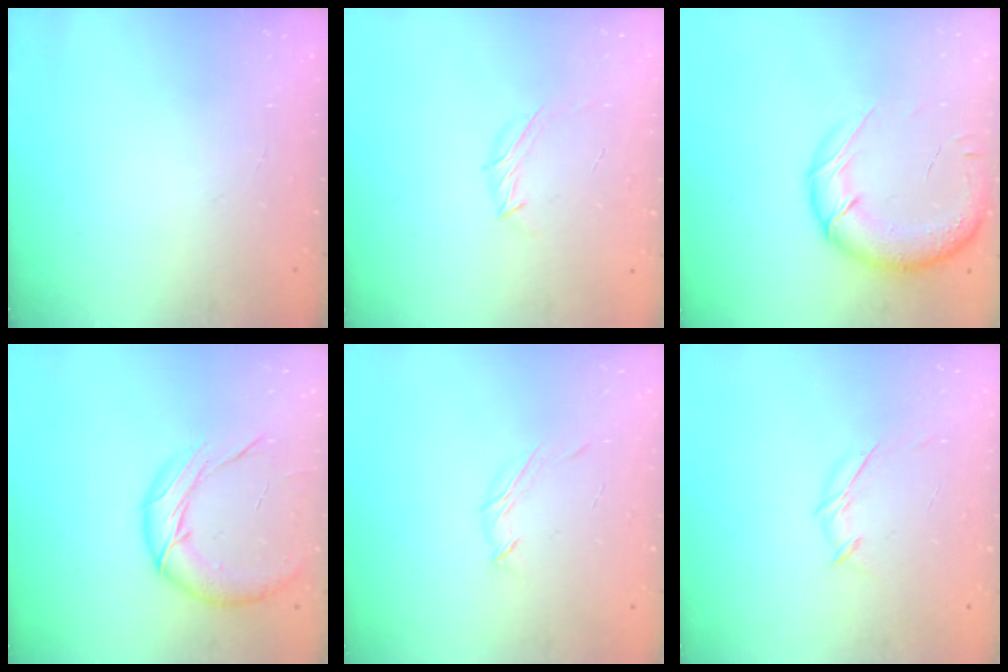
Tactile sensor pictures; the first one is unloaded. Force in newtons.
{"total": 6.0, "press": 5.9, "slide": 1.1}
{"total": 18.0, "press": 17.4, "slide": 4.4}
{"total": 13.1, "press": 13.0, "slide": 1.8}
{"total": 3.6, "press": 3.5, "slide": 0.8}
{"total": 4.7, "press": 4.5, "slide": 1.1}